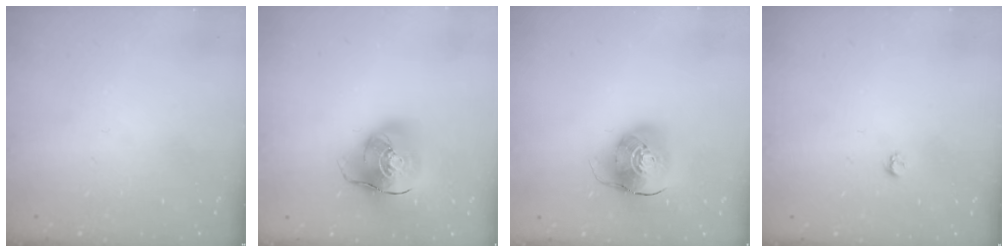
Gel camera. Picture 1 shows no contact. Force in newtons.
{"total": 14.9, "press": 14.7, "slide": 2.5}
{"total": 10.9, "press": 10.7, "slide": 1.6}
{"total": 3.2, "press": 3.2, "slide": 0.3}